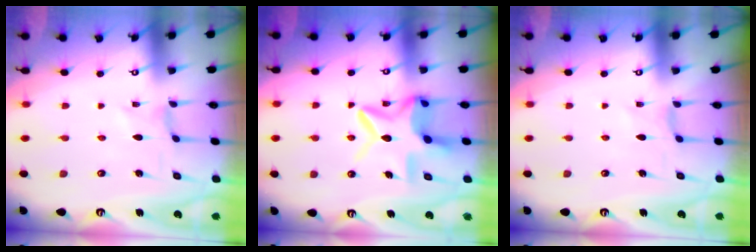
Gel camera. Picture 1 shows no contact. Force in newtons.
{"total": 12.9, "press": 12.9, "slide": 1.2}
{"total": 1.2, "press": 1.2, "slide": 0.0}